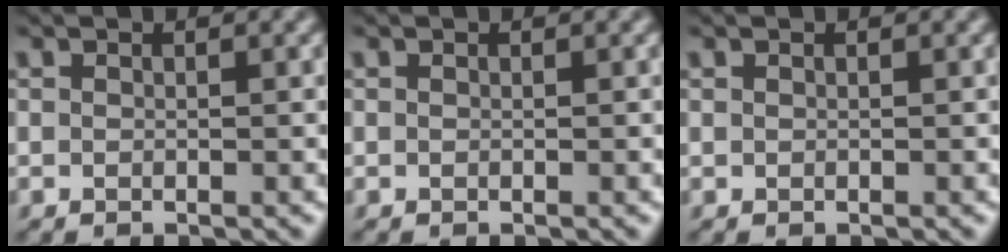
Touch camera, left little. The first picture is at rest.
{"total": 0.0}
{"total": 0.0}